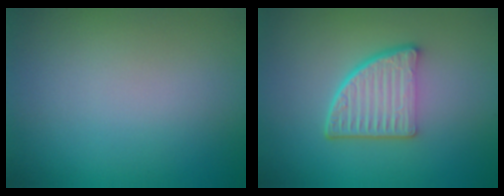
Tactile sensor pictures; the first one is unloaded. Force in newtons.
{"total": 5.4, "press": 3.9, "slide": 3.8}